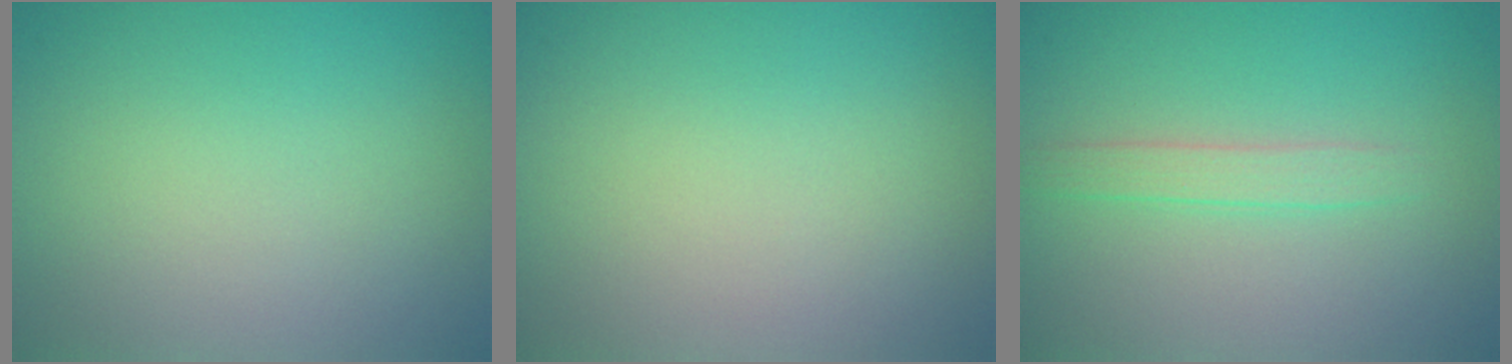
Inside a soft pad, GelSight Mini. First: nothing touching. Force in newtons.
{"total": 0.0}
{"total": 1.7, "press": 1.7, "slide": 0.1}